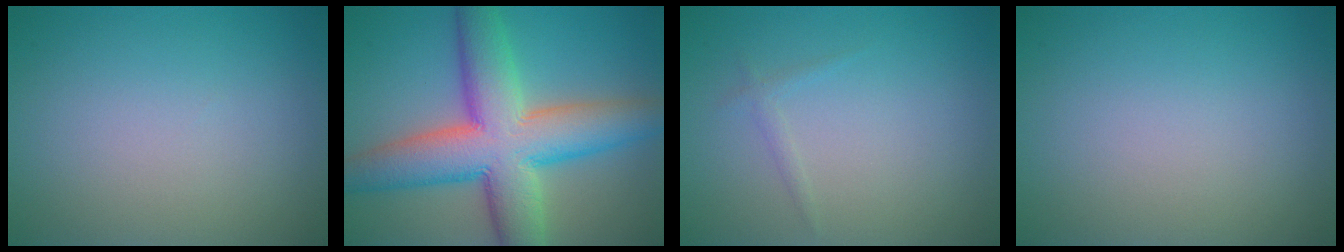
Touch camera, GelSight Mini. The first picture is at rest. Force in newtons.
{"total": 11.5, "press": 11.5, "slide": 0.4}
{"total": 0.8, "press": 0.8, "slide": 0.1}
{"total": 0.0}